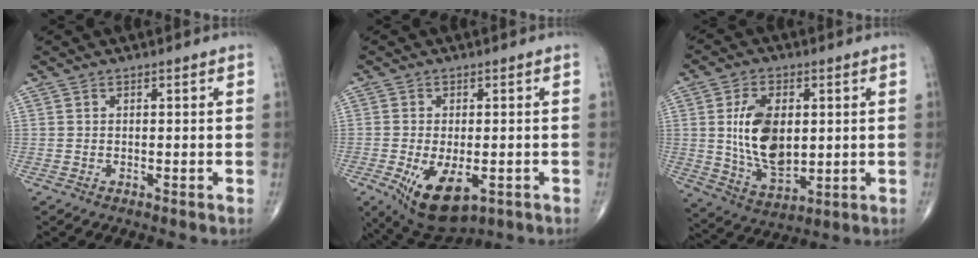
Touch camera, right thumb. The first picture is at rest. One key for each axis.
{"total": 10.8, "fx": -3.8, "fy": 5.4, "fz": 8.5, "tx": -0.138, "ty": -0.010, "tz": -0.048}
{"total": 13.9, "fx": 1.6, "fy": 8.2, "fz": 11.1, "tx": -0.184, "ty": -0.017, "tz": 0.038}